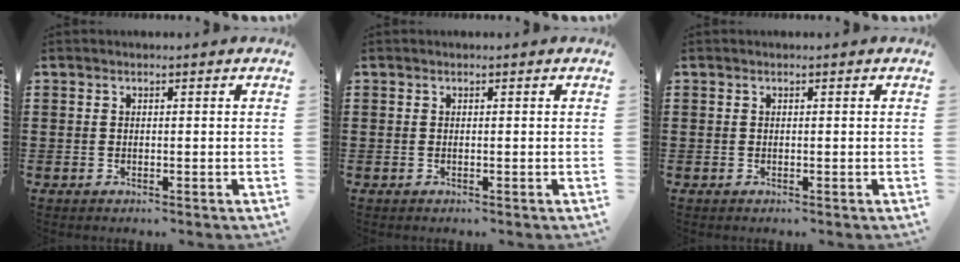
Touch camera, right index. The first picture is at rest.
{"total": 0.0}
{"total": 0.0}